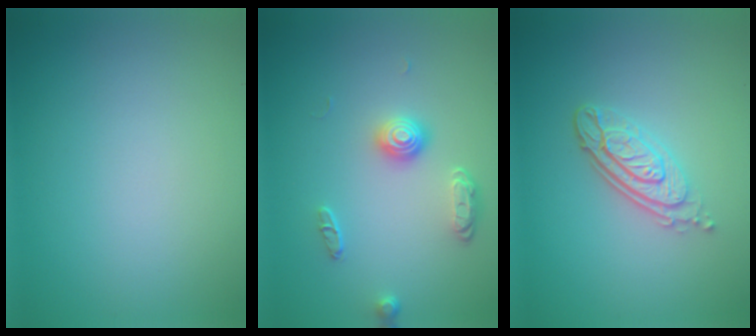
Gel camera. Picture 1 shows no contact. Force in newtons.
{"total": 2.3, "press": 1.8, "slide": 1.4}
{"total": 3.9, "press": 2.9, "slide": 2.6}